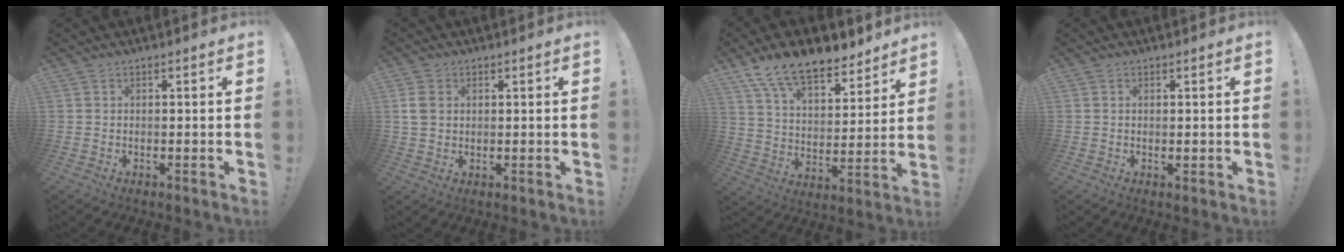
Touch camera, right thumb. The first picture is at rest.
{"total": 5.2, "force": [1.3, 3.8, 3.3], "torque": [-0.066, 0.001, 0.023]}
{"total": 15.3, "force": [11.7, 6.7, 7.2], "torque": [-0.128, -0.081, 0.212]}
{"total": 0.7, "force": [0.3, 0.6, 0.2], "torque": [0.002, -0.001, 0.005]}